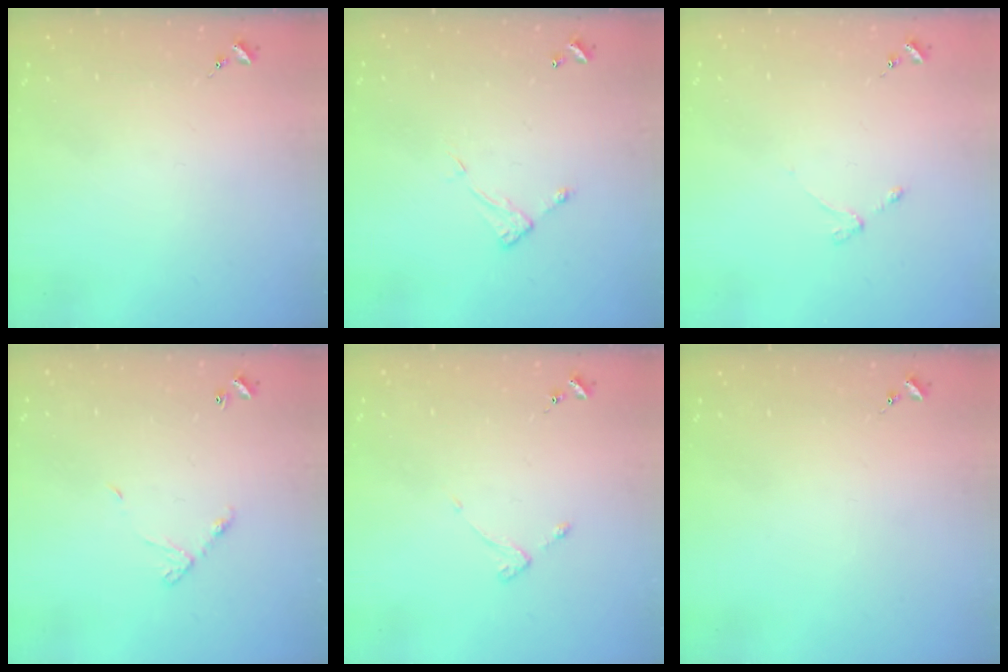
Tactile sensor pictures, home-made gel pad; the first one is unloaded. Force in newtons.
{"total": 5.0, "press": 5.0, "slide": 0.2}
{"total": 3.1, "press": 3.0, "slide": 0.4}
{"total": 6.2, "press": 6.2, "slide": 0.4}
{"total": 2.6, "press": 2.6, "slide": 0.5}
{"total": 0.0}